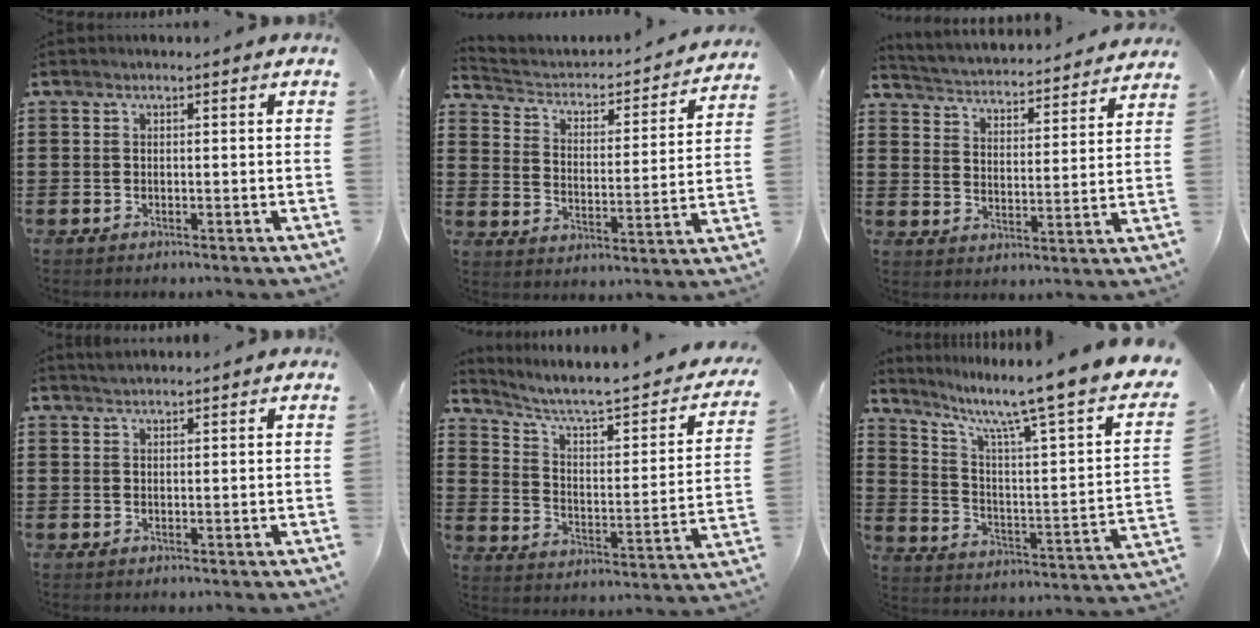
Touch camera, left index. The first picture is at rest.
{"total": 2.4, "force": [1.9, 1.2, 0.7], "torque": [-0.032, -0.022, 0.020]}
{"total": 3.5, "force": [3.5, -0.4, -0.1], "torque": [-0.022, -0.036, 0.052]}
{"total": 1.2, "force": [1.2, 0.2, 0.2], "torque": [-0.007, 0.000, 0.023]}
{"total": 4.9, "force": [3.7, 0.8, 3.0], "torque": [-0.079, -0.036, 0.052]}
{"total": 9.2, "force": [7.0, 0.1, 5.9], "torque": [-0.125, -0.066, 0.101]}